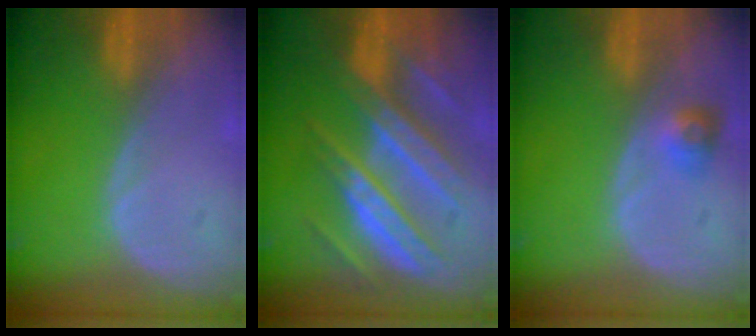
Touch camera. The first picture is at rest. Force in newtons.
{"total": 11.4, "press": 11.3, "slide": 1.0}
{"total": 2.9, "press": 2.6, "slide": 1.2}